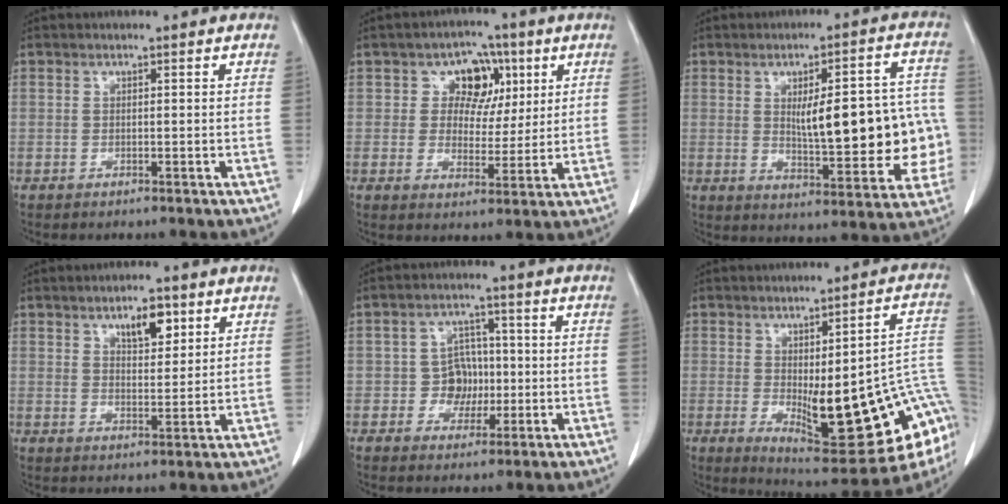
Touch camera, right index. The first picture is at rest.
{"total": 6.9, "force": [2.6, 5.5, 3.3], "torque": [-0.035, 0.018, 0.041]}
{"total": 17.0, "force": [0.0, 5.1, 16.3], "torque": [-0.184, 0.025, 0.013]}
{"total": 5.3, "force": [3.0, 2.0, 3.8], "torque": [-0.062, -0.002, 0.050]}
{"total": 4.9, "force": [-0.7, 4.5, 1.8], "torque": [-0.021, 0.016, -0.009]}
{"total": 22.5, "force": [-4.1, 5.1, 21.5], "torque": [-0.201, 0.006, -0.031]}